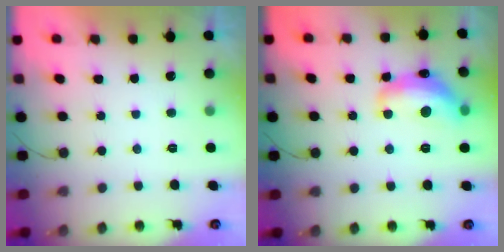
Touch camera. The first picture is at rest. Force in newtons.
{"total": 15.2, "press": 15.2, "slide": 0.9}